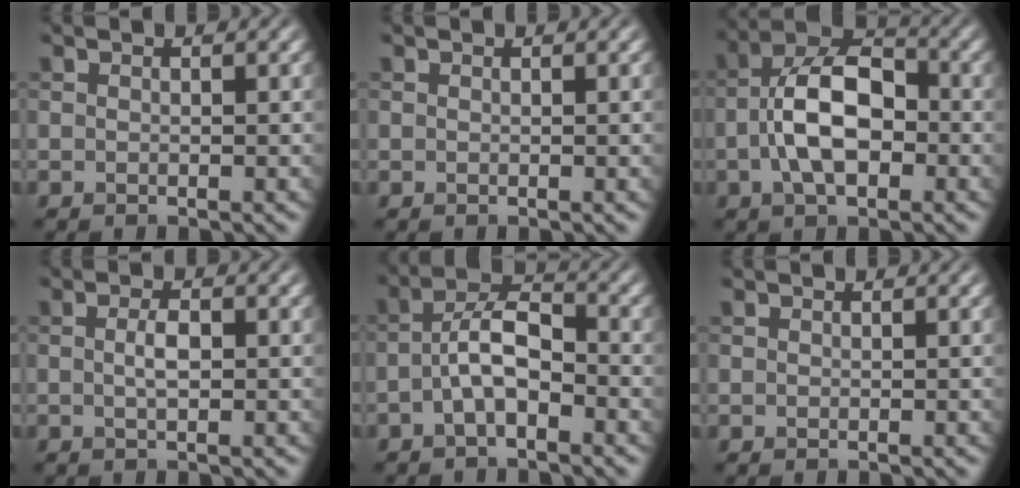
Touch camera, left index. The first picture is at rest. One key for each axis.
{"total": 0.6, "fx": 0.2, "fy": 0.5, "fz": 0.2, "tx": 0.002, "ty": -0.001, "tz": 0.002}
{"total": 7.3, "fx": -1.3, "fy": 3.9, "fz": 6.0, "tx": -0.112, "ty": 0.016, "tz": -0.031}
{"total": 1.6, "fx": 0.1, "fy": 0.5, "fz": 1.5, "tx": -0.031, "ty": 0.003, "tz": 0.000}
{"total": 4.3, "fx": -1.4, "fy": 1.8, "fz": 3.6, "tx": -0.067, "ty": 0.015, "tz": -0.036}
{"total": 0.8, "fx": 0.4, "fy": 0.7, "fz": -0.1, "tx": 0.007, "ty": -0.001, "tz": 0.007}